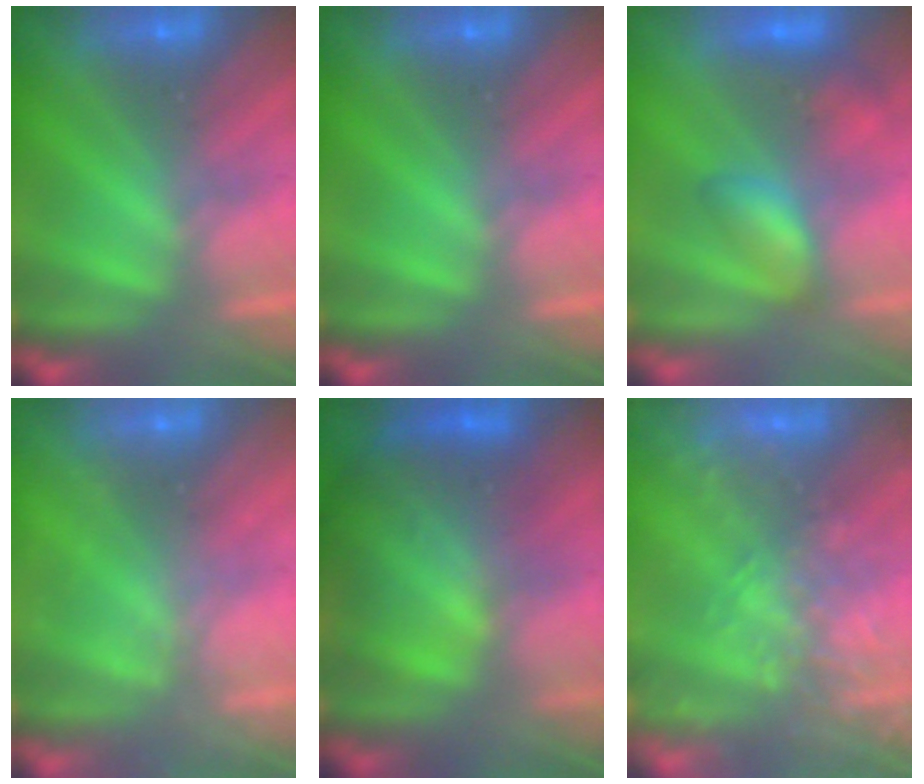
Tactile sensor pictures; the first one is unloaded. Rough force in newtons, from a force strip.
{"total": 0.0}
{"total": 2.8}
{"total": 2.2}
{"total": 8.1}
{"total": 5.6}